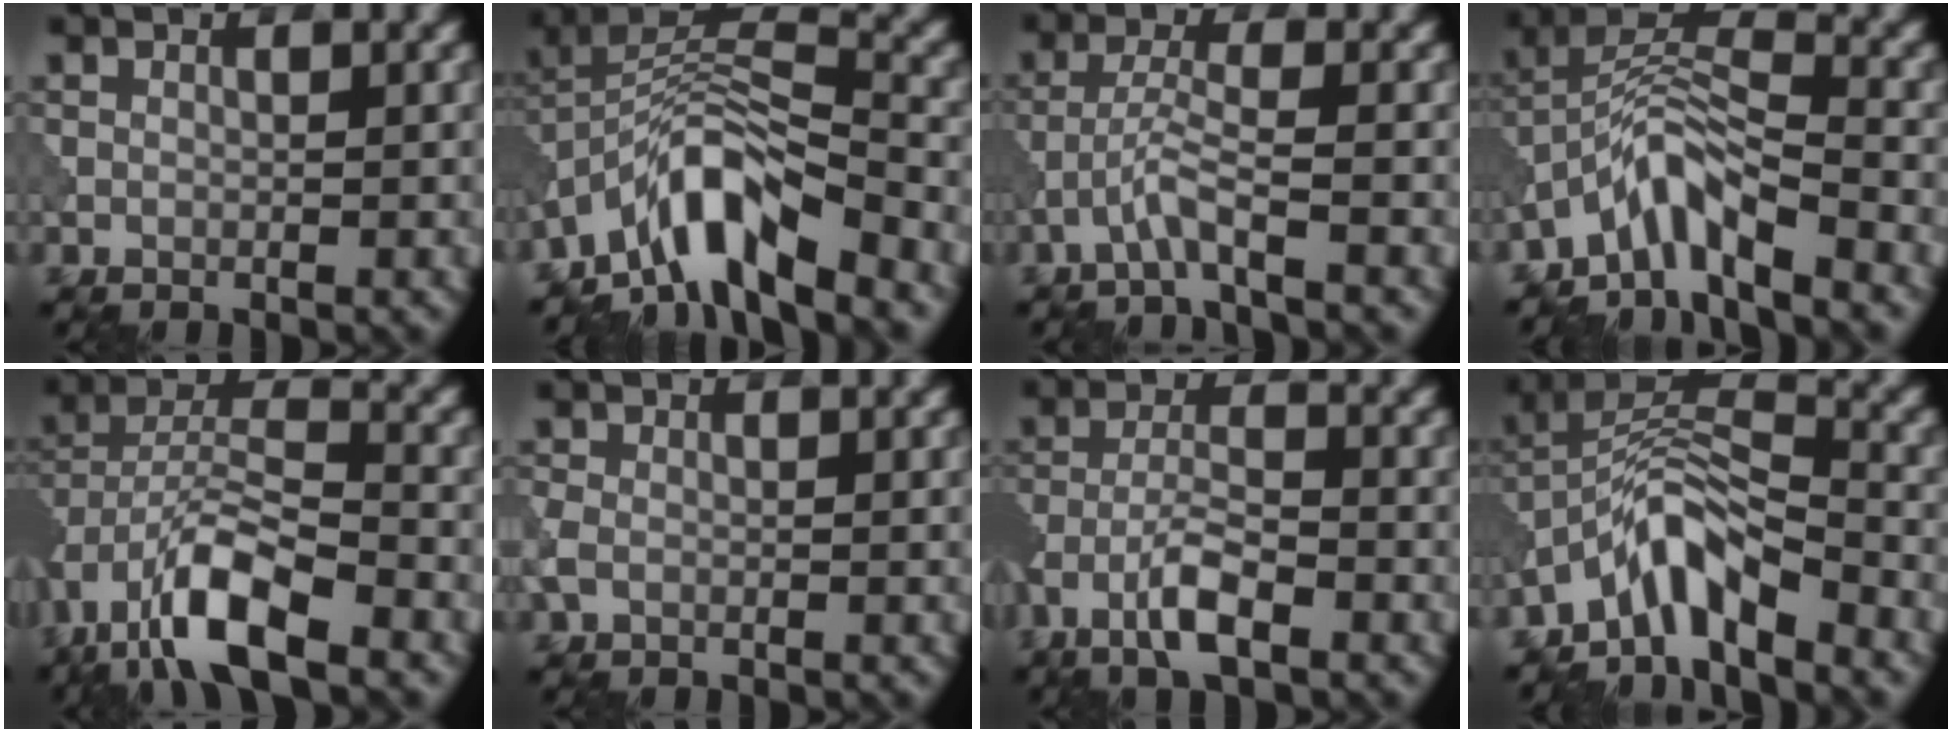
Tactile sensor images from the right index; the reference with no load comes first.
{"total": 8.1, "force": [-5.7, 2.3, 5.3], "torque": [-0.083, 0.011, -0.117]}
{"total": 2.8, "force": [-1.8, -0.1, 2.1], "torque": [-0.046, 0.012, -0.046]}
{"total": 5.6, "force": [-4.2, 1.3, 3.6], "torque": [-0.062, 0.012, -0.088]}
{"total": 10.1, "force": [-6.0, 3.7, 7.2], "torque": [-0.133, 0.005, -0.120]}
{"total": 1.9, "force": [-0.6, 1.5, 1.0], "torque": [-0.025, -0.001, -0.018]}
{"total": 4.5, "force": [-2.7, 1.2, 3.4], "torque": [-0.069, 0.007, -0.059]}
{"total": 6.0, "force": [-4.4, 1.7, 3.7], "torque": [-0.062, 0.013, -0.091]}